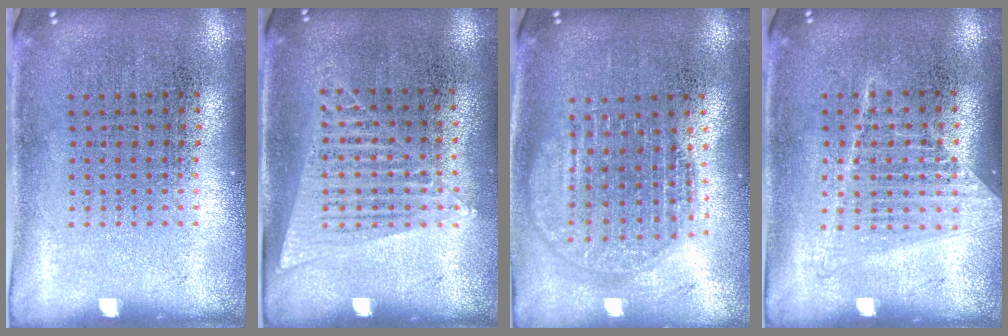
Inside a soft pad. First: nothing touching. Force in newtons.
{"total": 1.3, "press": 1.2, "slide": 0.6}
{"total": 1.8, "press": 1.5, "slide": 1.0}
{"total": 1.2, "press": 1.1, "slide": 0.4}